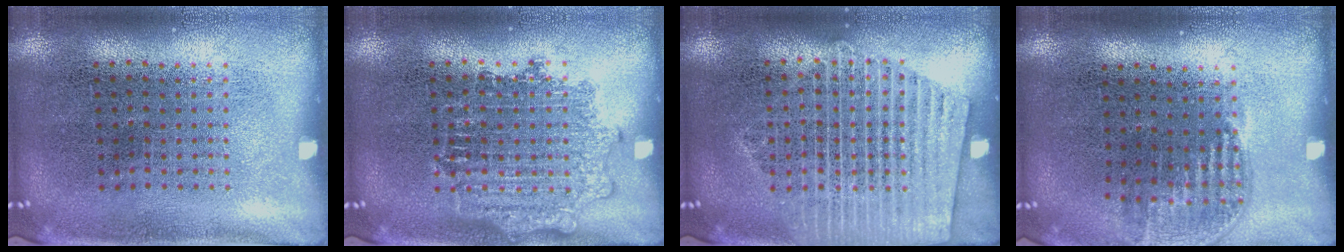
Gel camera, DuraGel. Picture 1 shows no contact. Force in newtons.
{"total": 2.4, "press": 2.4, "slide": 0.3}
{"total": 1.8, "press": 1.8, "slide": 0.3}
{"total": 1.1, "press": 0.9, "slide": 0.6}